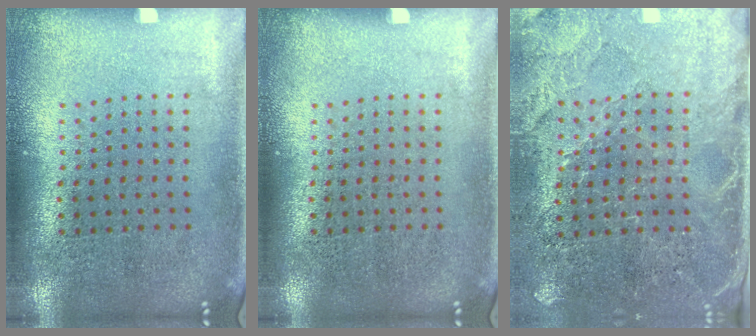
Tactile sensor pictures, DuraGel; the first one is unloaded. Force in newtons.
{"total": 0.0}
{"total": 2.9, "press": 2.7, "slide": 1.1}